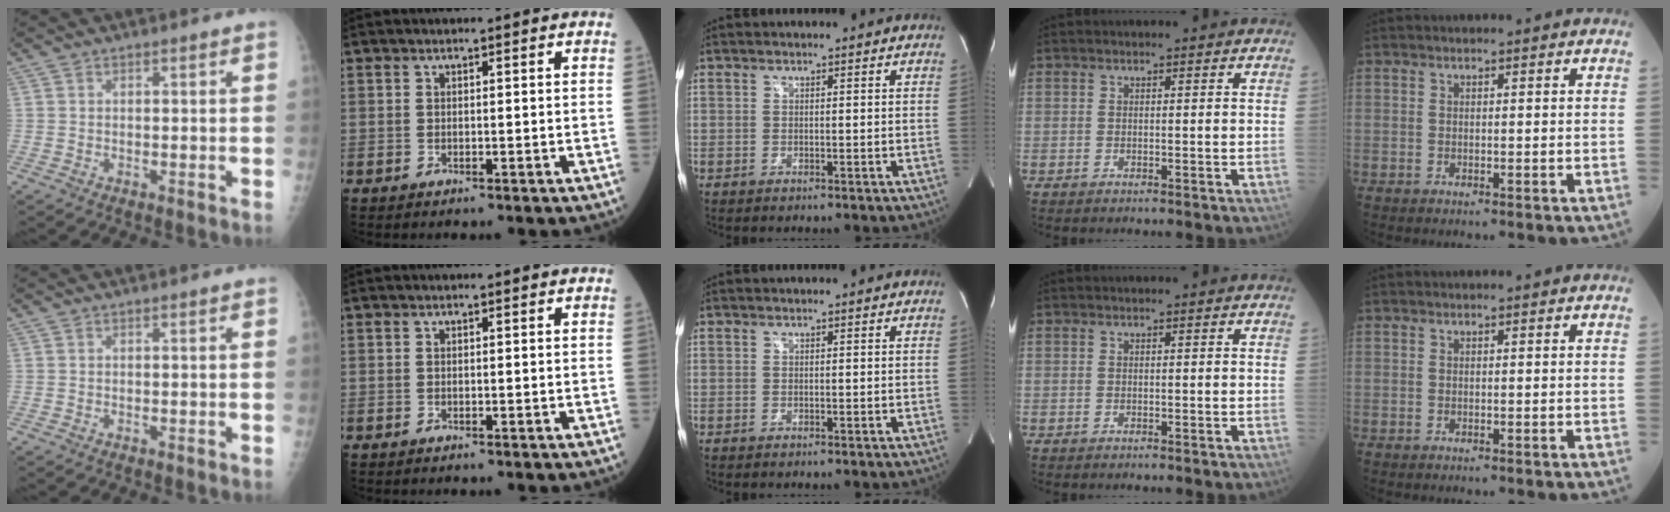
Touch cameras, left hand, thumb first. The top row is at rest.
{}